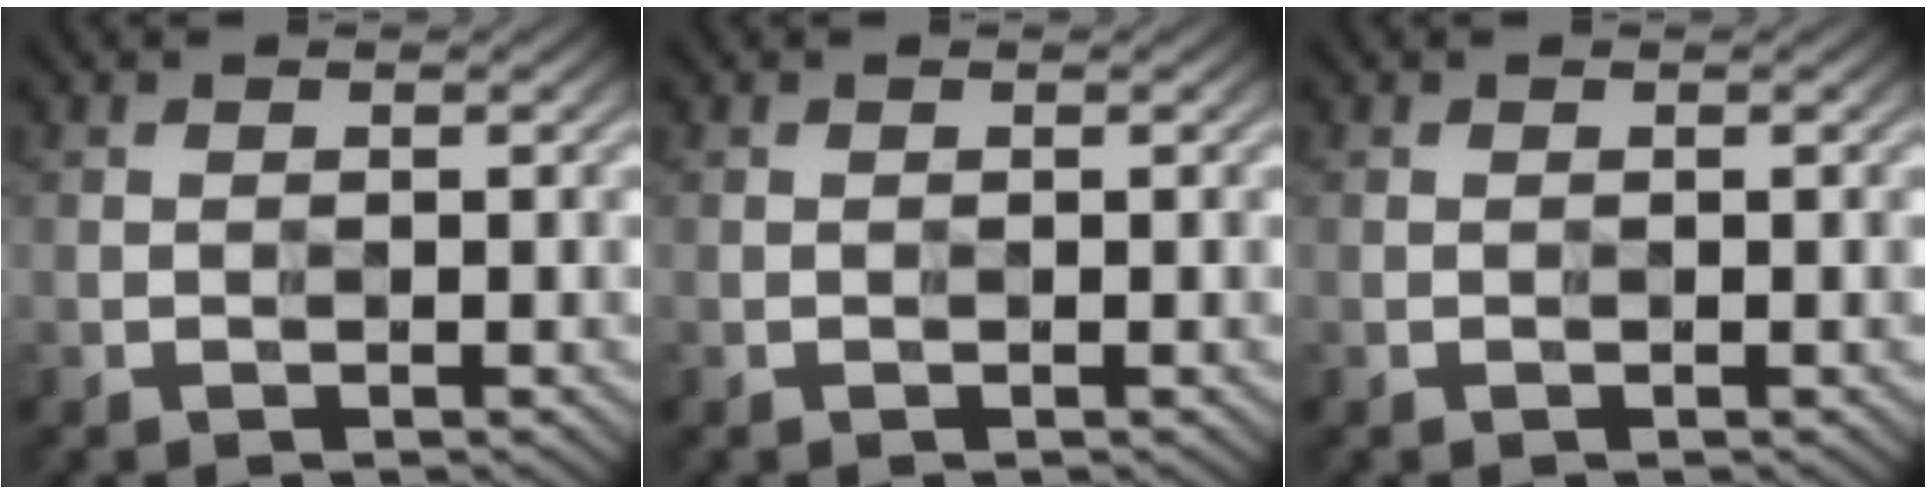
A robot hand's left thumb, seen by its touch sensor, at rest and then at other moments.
{"total": 0.0}
{"total": 0.0}